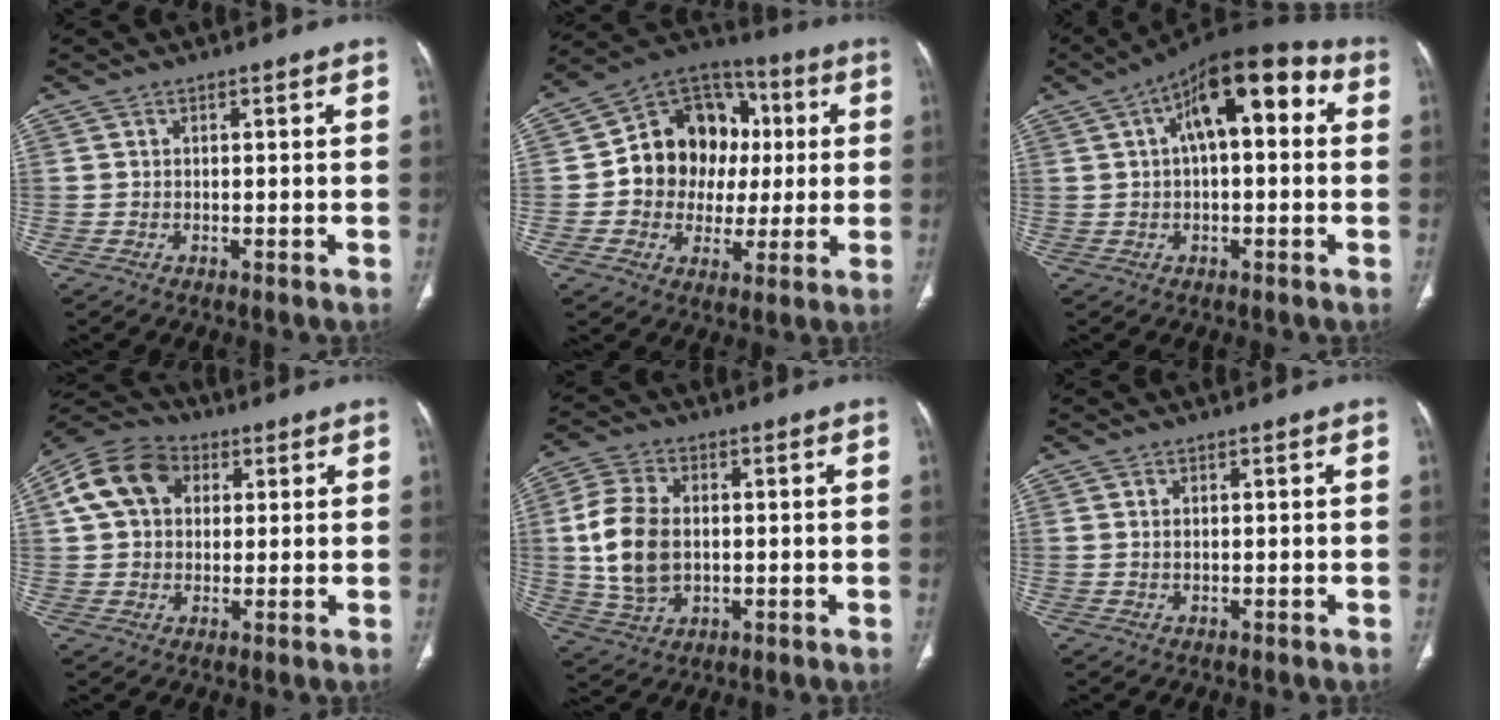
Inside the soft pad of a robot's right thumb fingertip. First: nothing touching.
{"total": 17.5, "force": [1.2, 14.6, 9.5], "torque": [-0.096, 0.027, 0.020]}
{"total": 15.1, "force": [3.8, 6.7, 13.0], "torque": [-0.172, 0.038, 0.048]}
{"total": 12.6, "force": [3.6, 9.6, 7.4], "torque": [-0.127, 0.019, 0.054]}
{"total": 12.8, "force": [0.4, 8.6, 9.5], "torque": [-0.188, 0.004, 0.014]}
{"total": 0.7, "force": [0.2, 0.3, 0.6], "torque": [-0.015, 0.001, 0.006]}